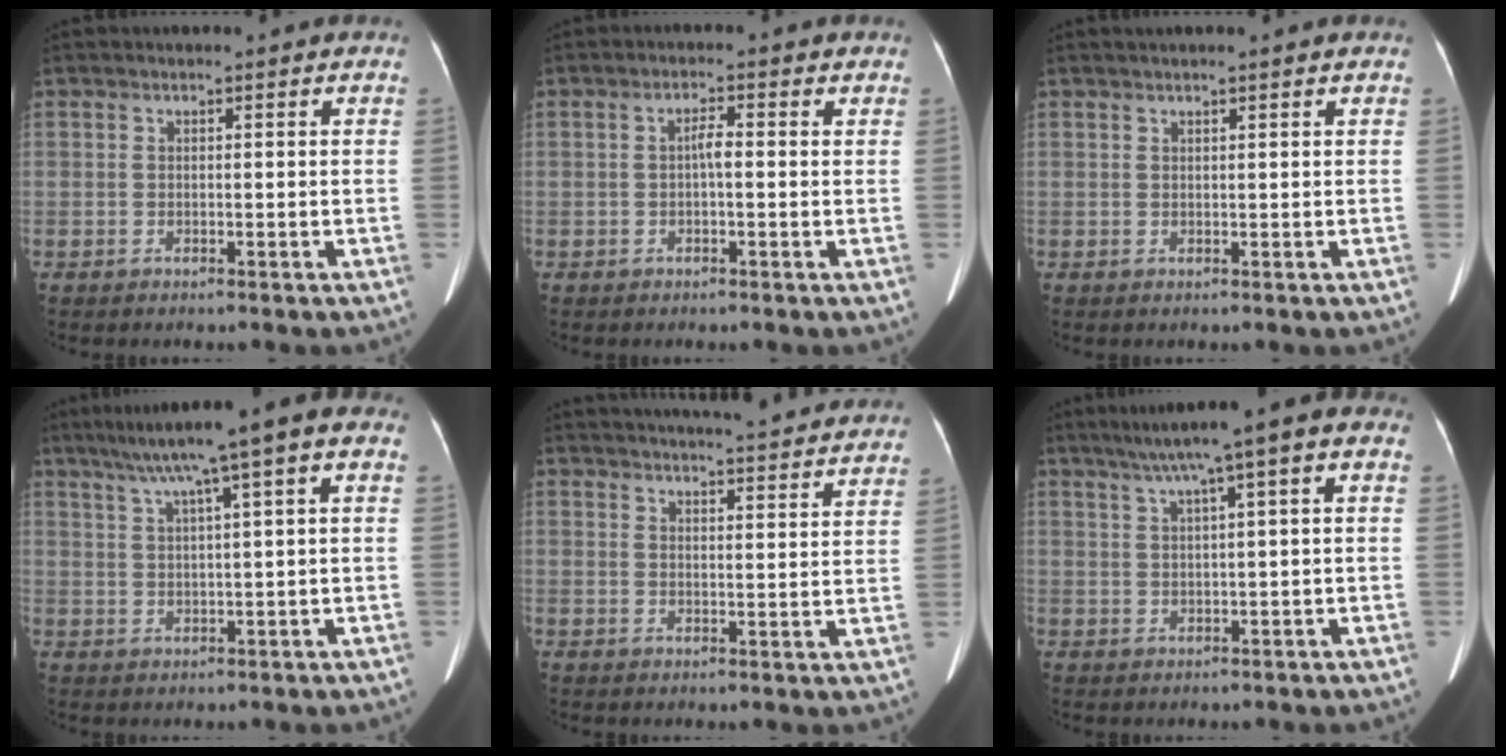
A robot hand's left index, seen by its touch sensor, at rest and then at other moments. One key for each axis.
{"total": 2.1, "fx": 0.1, "fy": 0.5, "fz": 2.0, "tx": -0.033, "ty": 0.007, "tz": -0.001}
{"total": 1.8, "fx": 1.5, "fy": -0.2, "fz": 1.1, "tx": -0.013, "ty": 0.019, "tz": 0.025}
{"total": 10.4, "fx": 5.1, "fy": 1.0, "fz": 9.0, "tx": -0.143, "ty": 0.039, "tz": 0.078}
{"total": 22.3, "fx": 20.8, "fy": 1.9, "fz": 7.6, "tx": -0.111, "ty": -0.002, "tz": 0.259}
{"total": 8.6, "fx": 3.9, "fy": 1.2, "fz": 7.6, "tx": -0.121, "ty": 0.039, "tz": 0.056}